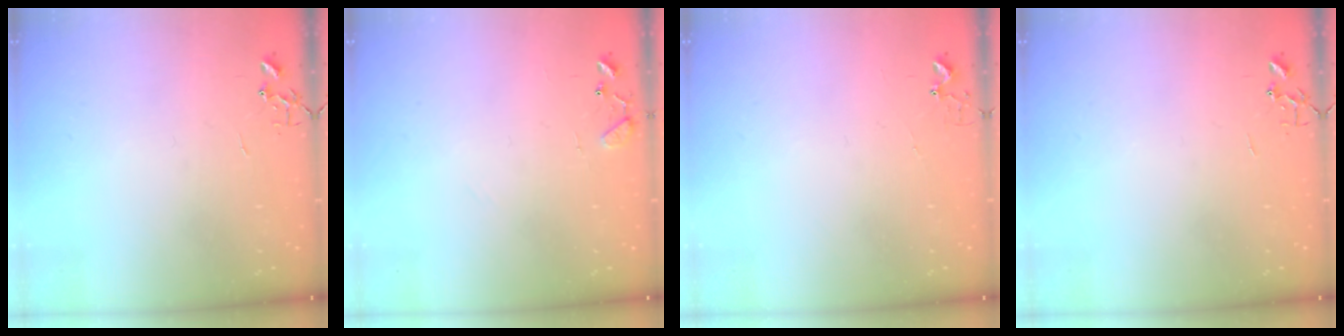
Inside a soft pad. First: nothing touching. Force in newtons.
{"total": 8.4, "press": 8.4, "slide": 0.7}
{"total": 2.9, "press": 2.9, "slide": 0.3}
{"total": 0.0}